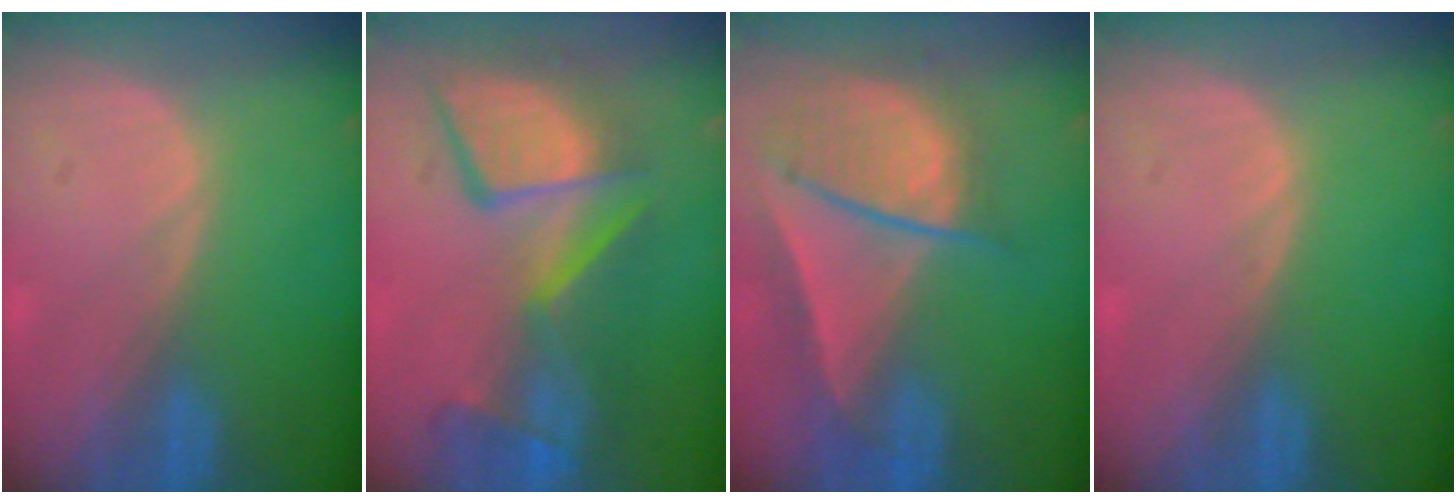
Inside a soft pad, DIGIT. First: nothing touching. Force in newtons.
{"total": 11.5, "press": 10.7, "slide": 4.4}
{"total": 9.2, "press": 8.0, "slide": 4.6}
{"total": 0.0}